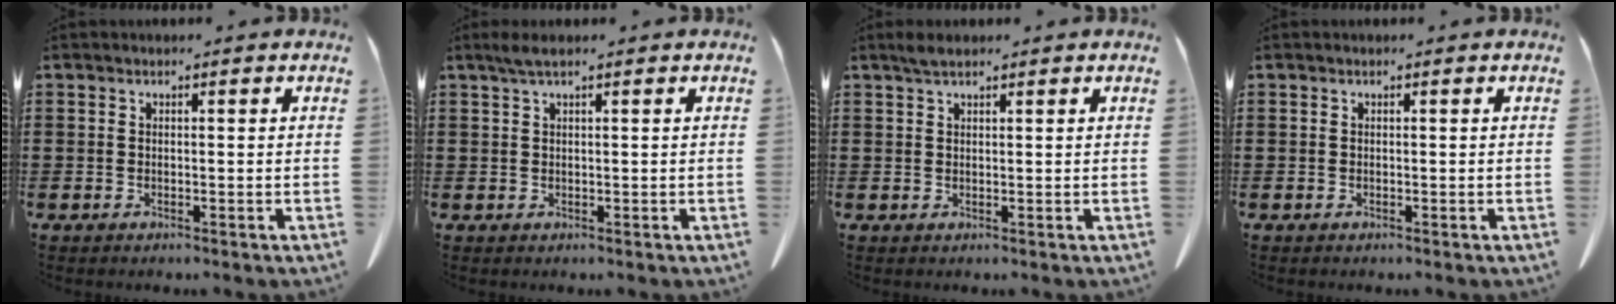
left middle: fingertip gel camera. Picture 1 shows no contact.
{"total": 1.5, "force": [0.9, 0.1, 1.2], "torque": [-0.026, 0.000, 0.017]}
{"total": 1.7, "force": [1.3, 0.4, 1.0], "torque": [-0.021, 0.002, 0.024]}
{"total": 0.0}